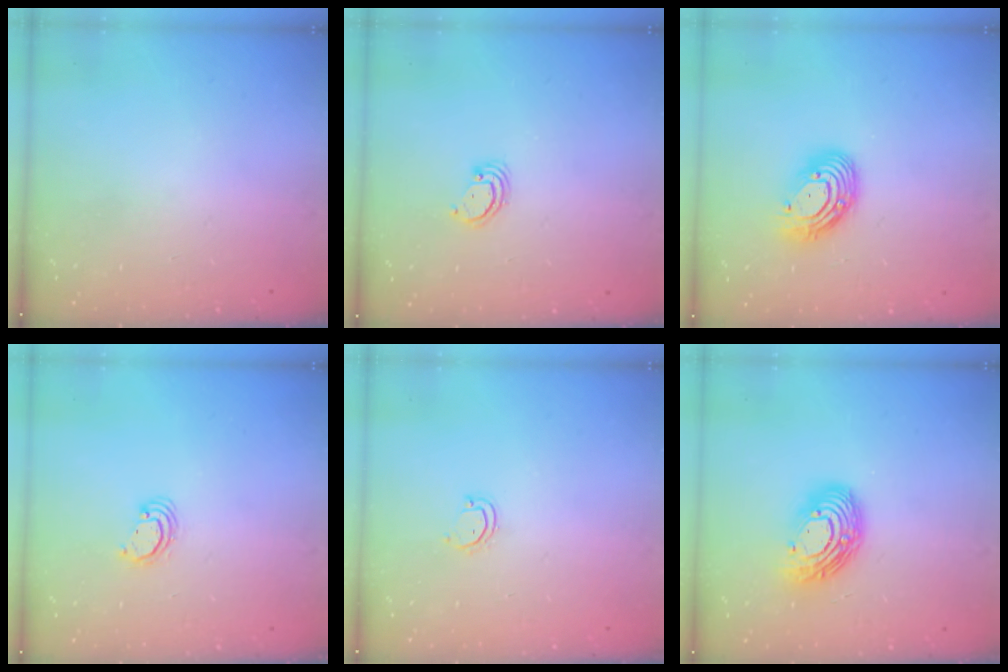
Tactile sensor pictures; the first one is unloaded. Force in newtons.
{"total": 2.5, "press": 2.5, "slide": 0.2}
{"total": 11.1, "press": 11.1, "slide": 0.7}
{"total": 2.8, "press": 2.8, "slide": 0.2}
{"total": 3.3, "press": 3.3, "slide": 0.2}
{"total": 12.9, "press": 12.9, "slide": 0.4}